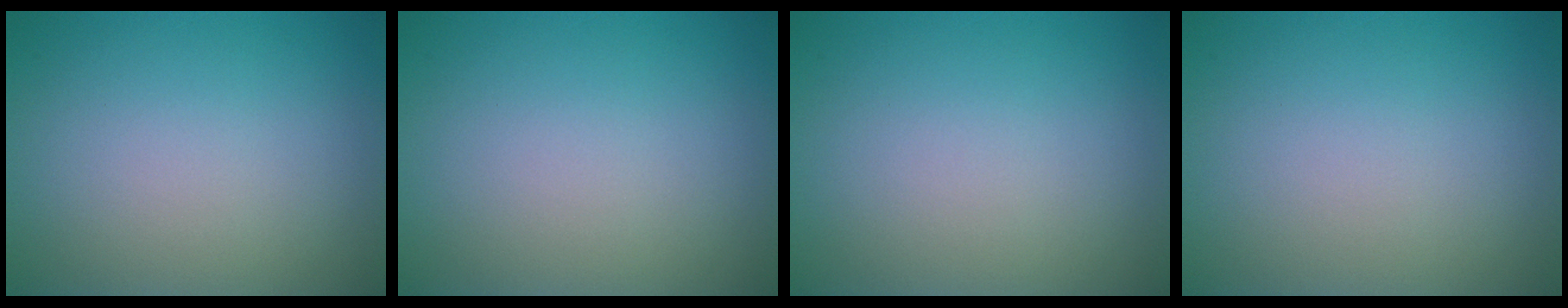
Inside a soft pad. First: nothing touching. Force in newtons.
{"total": 0.0}
{"total": 0.0}
{"total": 0.0}